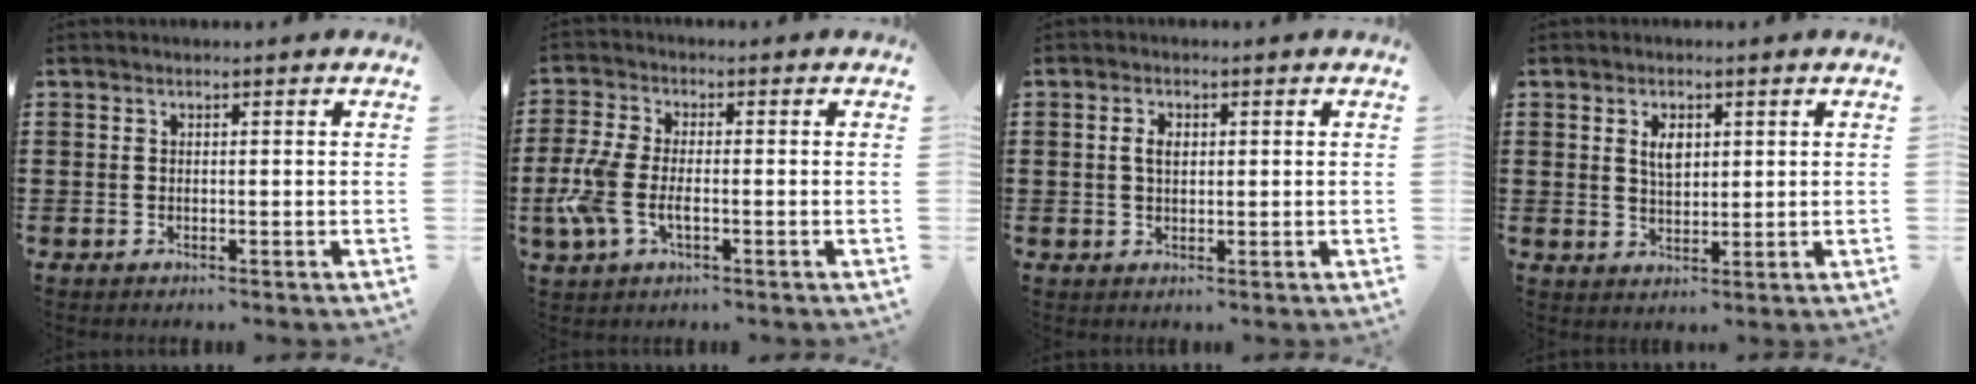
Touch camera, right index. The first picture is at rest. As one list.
[{"total": 5.8, "force": [-1.6, 2.9, 4.8], "torque": [-0.125, -0.005, -0.040]}, {"total": 2.3, "force": [0.4, 1.2, 1.8], "torque": [-0.039, 0.008, 0.006]}, {"total": 3.3, "force": [1.2, 1.7, 2.5], "torque": [-0.047, 0.004, 0.020]}]